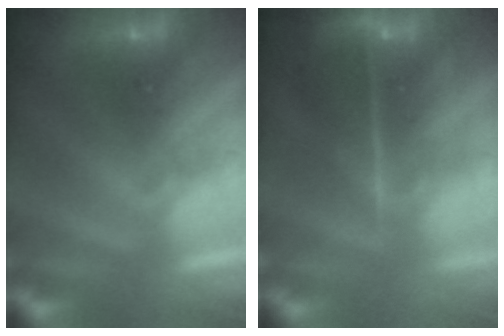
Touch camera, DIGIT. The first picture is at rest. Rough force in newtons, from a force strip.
{"total": 7.8}